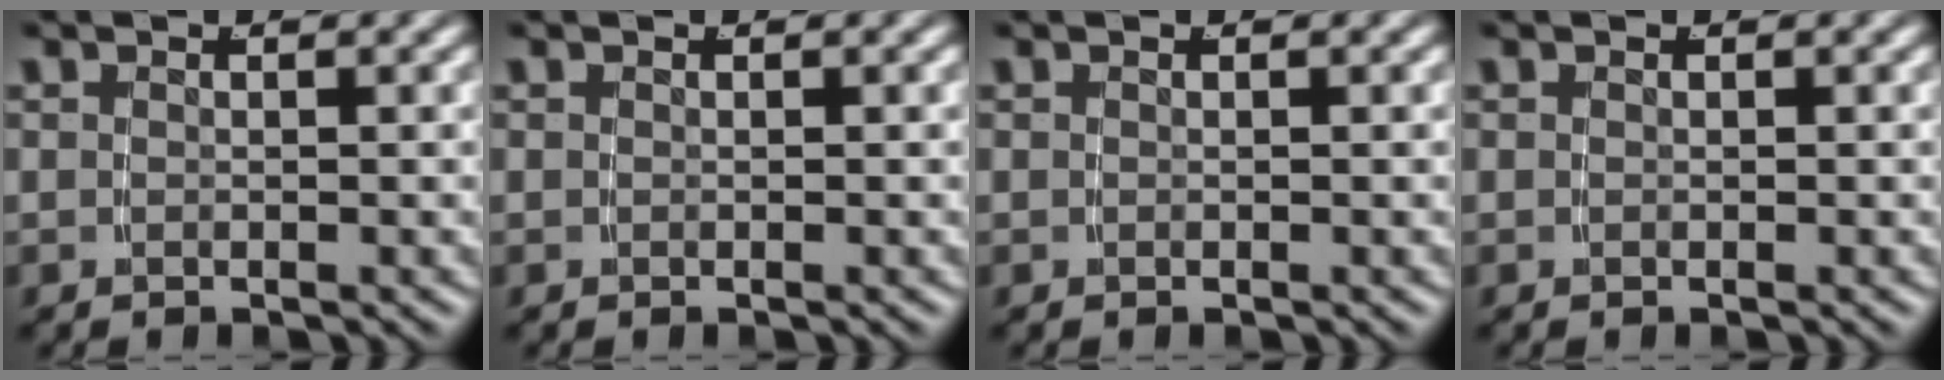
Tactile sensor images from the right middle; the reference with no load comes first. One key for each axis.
{"total": 0.0}
{"total": 0.0}
{"total": 0.0}